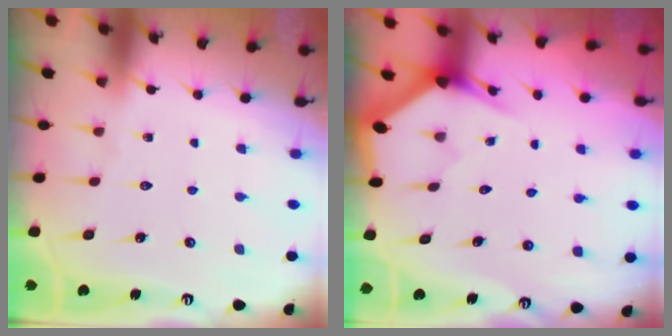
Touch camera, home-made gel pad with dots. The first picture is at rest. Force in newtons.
{"total": 3.0, "press": 3.0, "slide": 0.1}